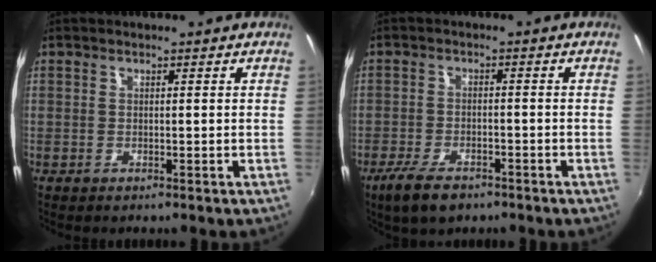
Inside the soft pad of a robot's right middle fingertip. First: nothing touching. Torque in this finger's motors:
{"motor_torque": [1.06, -0.97, 0.32, 0.09]}